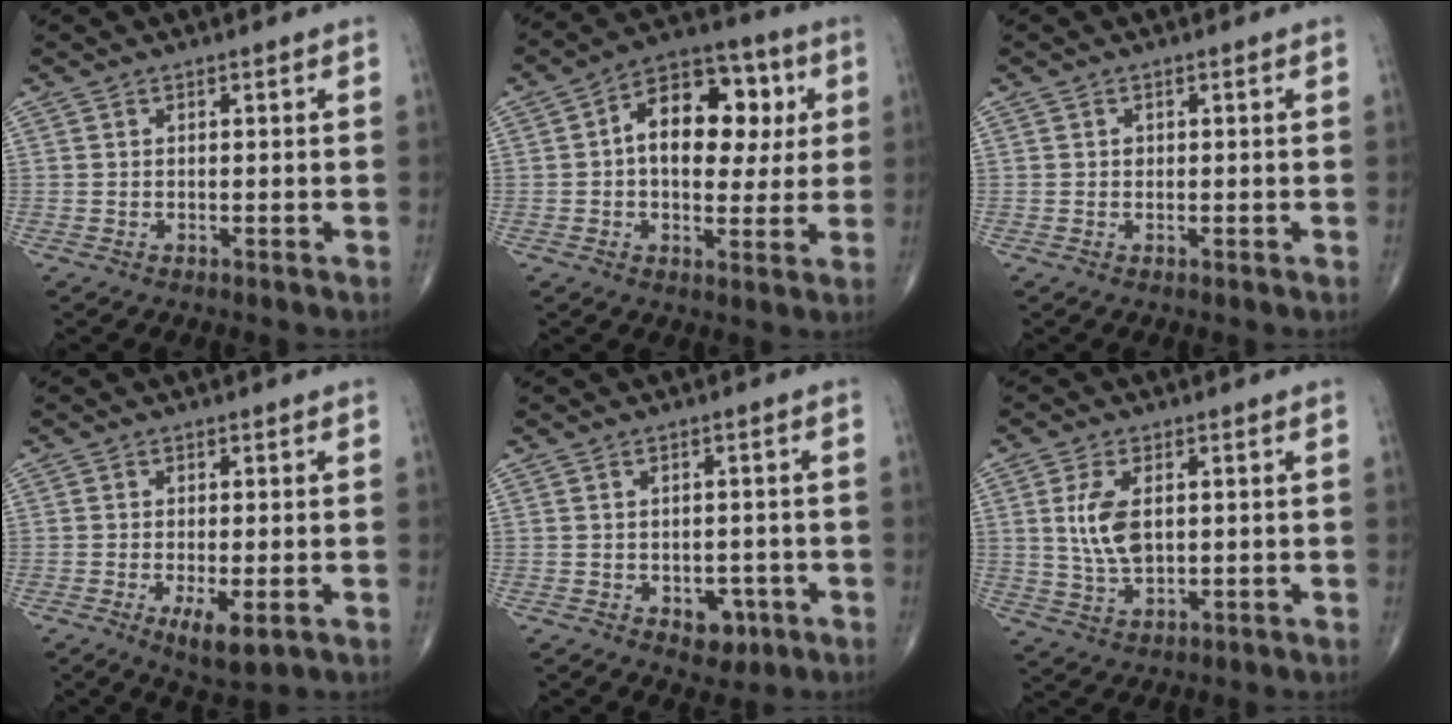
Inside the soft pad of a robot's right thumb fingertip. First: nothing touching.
{"total": 16.4, "force": [2.8, 10.1, 12.6], "torque": [-0.149, 0.019, 0.035]}
{"total": 0.7, "force": [0.1, 0.6, 0.3], "torque": [-0.001, 0.001, 0.001]}
{"total": 5.3, "force": [-1.7, 1.6, 4.8], "torque": [-0.084, -0.015, -0.026]}
{"total": 4.3, "force": [-1.7, 3.1, 2.6], "torque": [-0.009, 0.008, -0.016]}
{"total": 7.6, "force": [1.3, 4.1, 6.3], "torque": [-0.126, -0.008, 0.029]}